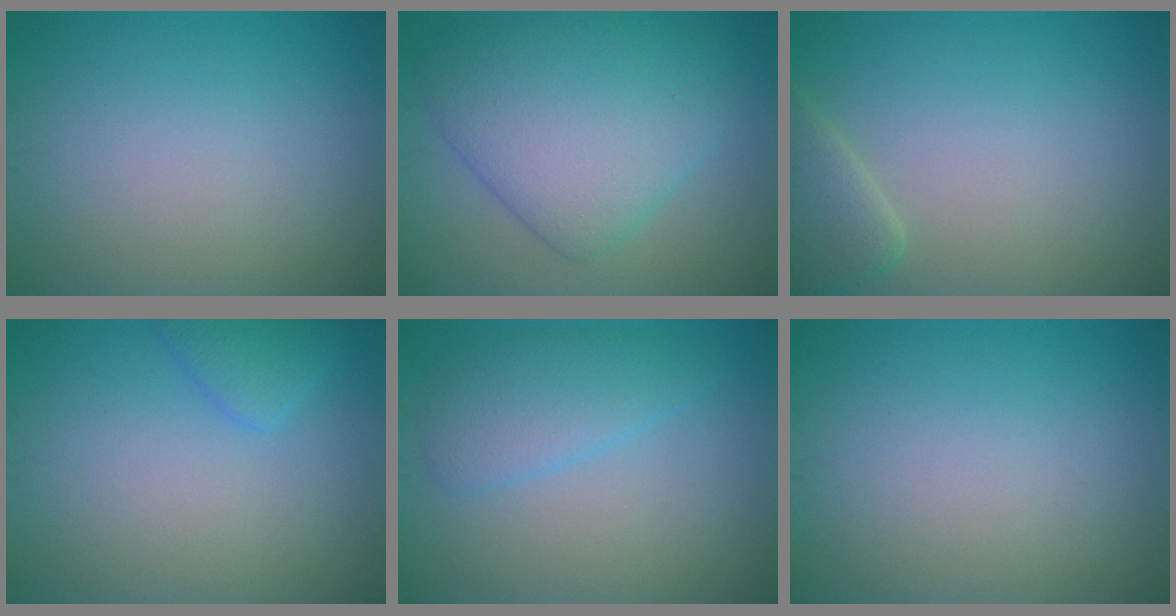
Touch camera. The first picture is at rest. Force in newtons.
{"total": 8.6, "press": 8.6, "slide": 0.2}
{"total": 2.6, "press": 2.5, "slide": 0.3}
{"total": 2.0, "press": 1.9, "slide": 0.0}
{"total": 3.3, "press": 3.3, "slide": 0.1}
{"total": 0.0}